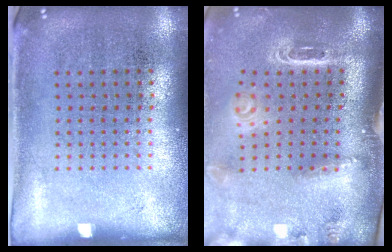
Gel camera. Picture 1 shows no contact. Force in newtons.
{"total": 3.0, "press": 2.0, "slide": 2.2}